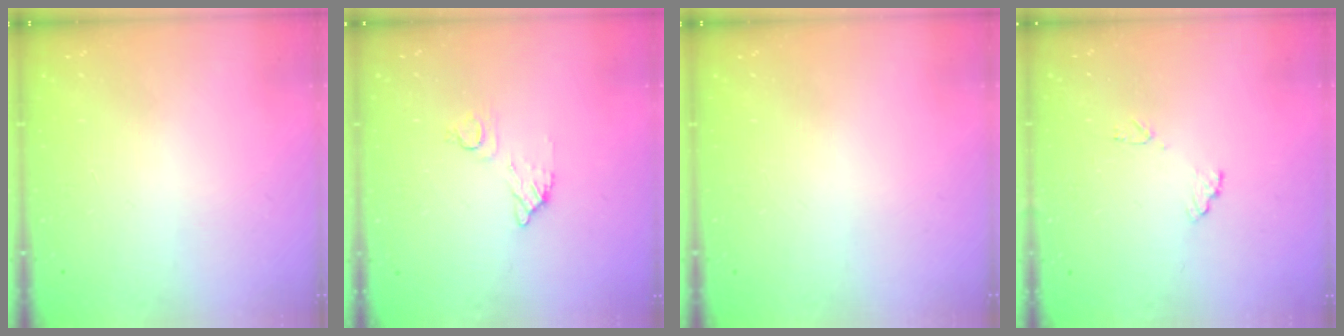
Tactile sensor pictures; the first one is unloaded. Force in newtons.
{"total": 5.6, "press": 5.6, "slide": 0.3}
{"total": 0.0}
{"total": 8.3, "press": 8.2, "slide": 0.7}